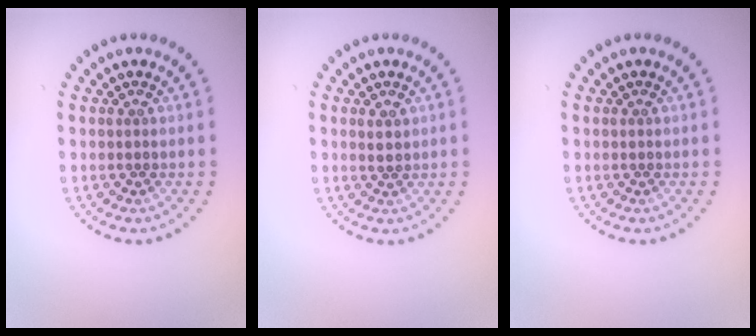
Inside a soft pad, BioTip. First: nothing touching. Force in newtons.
{"total": 1.1, "press": 1.0, "slide": 0.6}
{"total": 0.0}